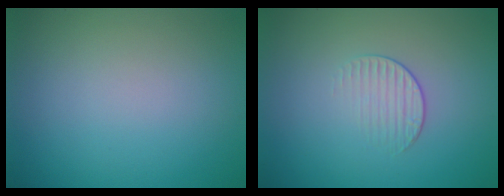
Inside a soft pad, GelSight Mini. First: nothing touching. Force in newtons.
{"total": 1.5, "press": 0.7, "slide": 1.3}